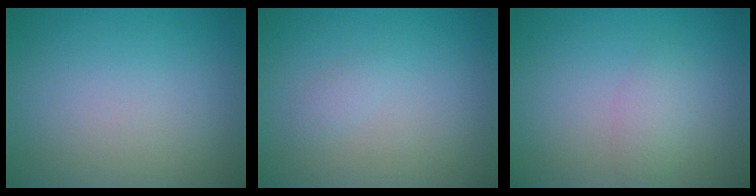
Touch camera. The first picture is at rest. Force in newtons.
{"total": 0.7, "press": 0.7, "slide": 0.0}
{"total": 1.6, "press": 1.6, "slide": 0.1}